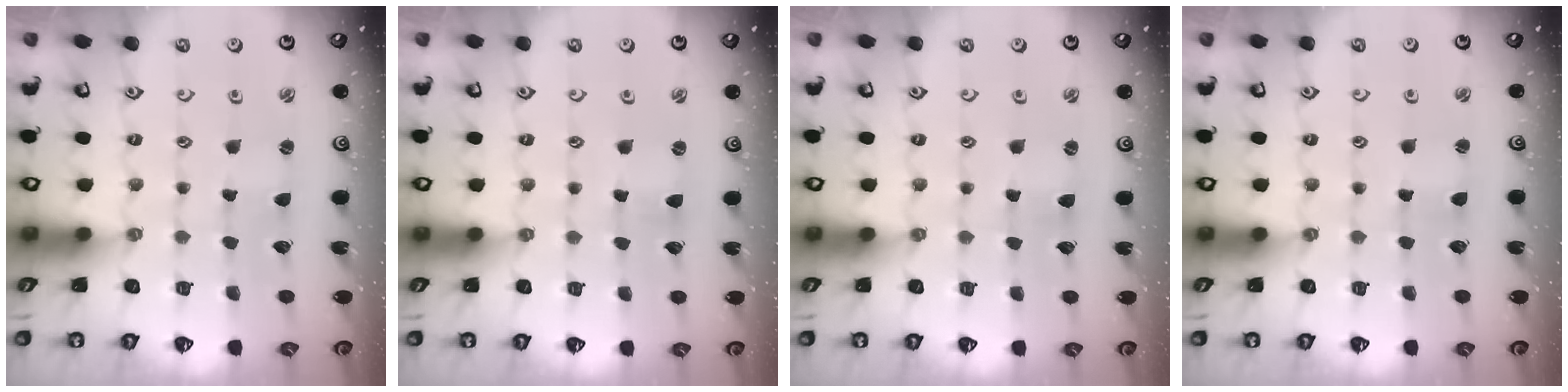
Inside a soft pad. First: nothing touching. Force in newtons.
{"total": 0.0}
{"total": 1.5, "press": 1.4, "slide": 0.2}
{"total": 1.4, "press": 1.4, "slide": 0.1}